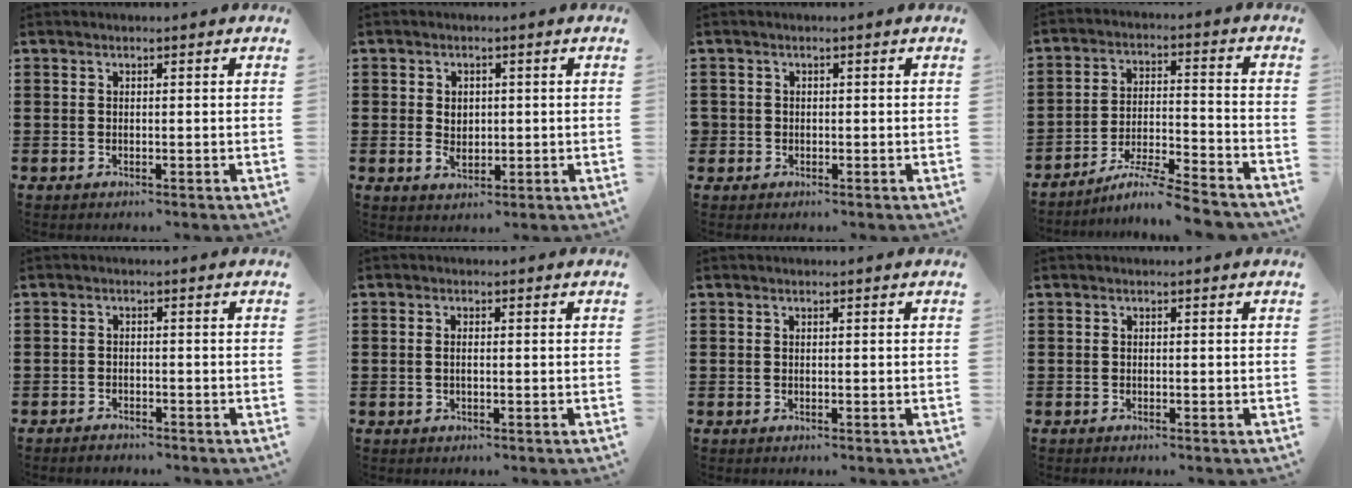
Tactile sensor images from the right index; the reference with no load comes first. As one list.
[{"total": 2.4, "force": [0.0, 2.1, 1.3], "torque": [-0.023, 0.006, -0.003]}, {"total": 1.0, "force": [-0.3, 0.9, 0.2], "torque": [-0.006, 0.003, -0.007]}, {"total": 6.8, "force": [-6.1, -0.2, 2.9], "torque": [-0.056, -0.006, -0.119]}, {"total": 1.4, "force": [-1.4, 0.2, 0.0], "torque": [-0.005, 0.002, -0.031]}, {"total": 1.0, "force": [-0.1, 0.3, 1.0], "torque": [-0.020, 0.000, -0.002]}, {"total": 0.0}, {"total": 0.0}]